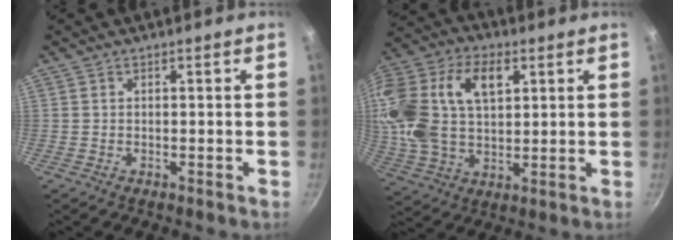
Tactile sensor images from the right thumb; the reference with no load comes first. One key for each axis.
{"total": 21.6, "fx": 5.9, "fy": 13.4, "fz": 15.8, "tx": -0.324, "ty": 0.010, "tz": 0.106}